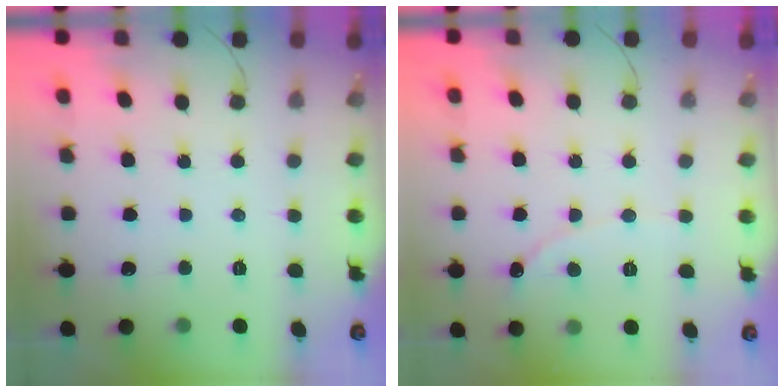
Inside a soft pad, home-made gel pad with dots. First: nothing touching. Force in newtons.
{"total": 1.0, "press": 1.0, "slide": 0.1}